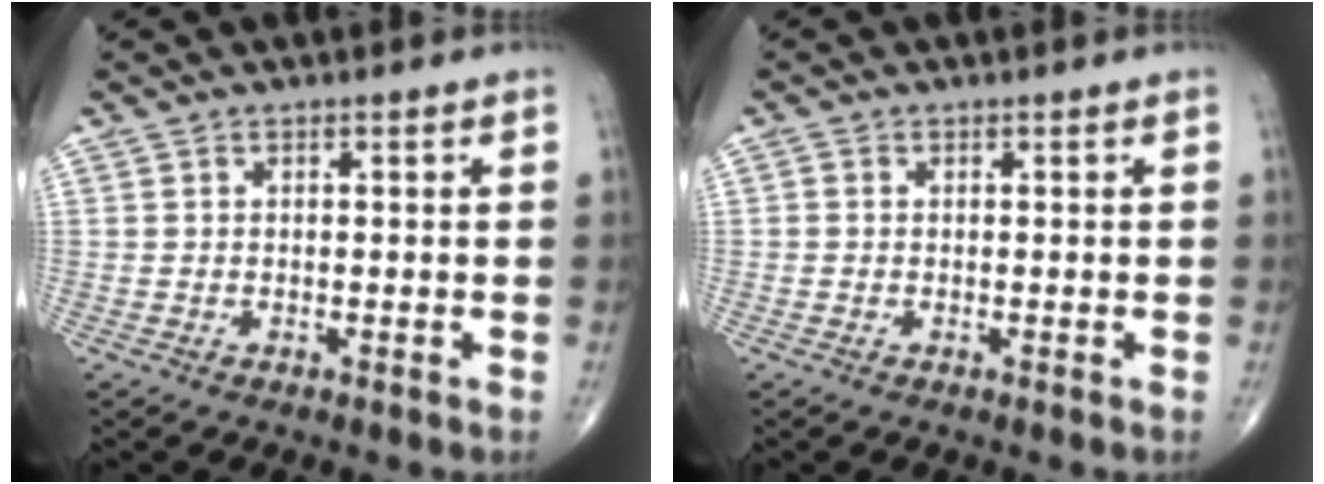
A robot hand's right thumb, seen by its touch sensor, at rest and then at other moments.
{"total": 0.5, "force": [0.0, 0.5, 0.2], "torque": [-0.003, 0.000, -0.004]}